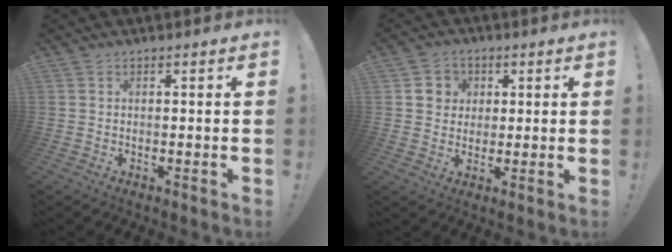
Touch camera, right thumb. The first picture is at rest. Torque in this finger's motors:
{"motor_torque": [0.50, 0.63, 0.15, -0.17, 0.09]}